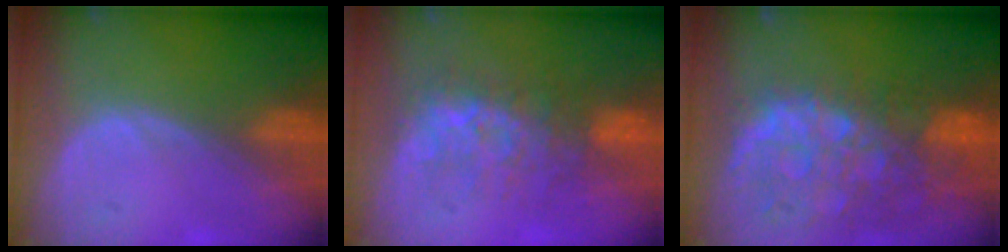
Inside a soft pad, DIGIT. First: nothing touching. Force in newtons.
{"total": 7.6, "press": 7.3, "slide": 2.0}
{"total": 12.6, "press": 10.4, "slide": 7.1}